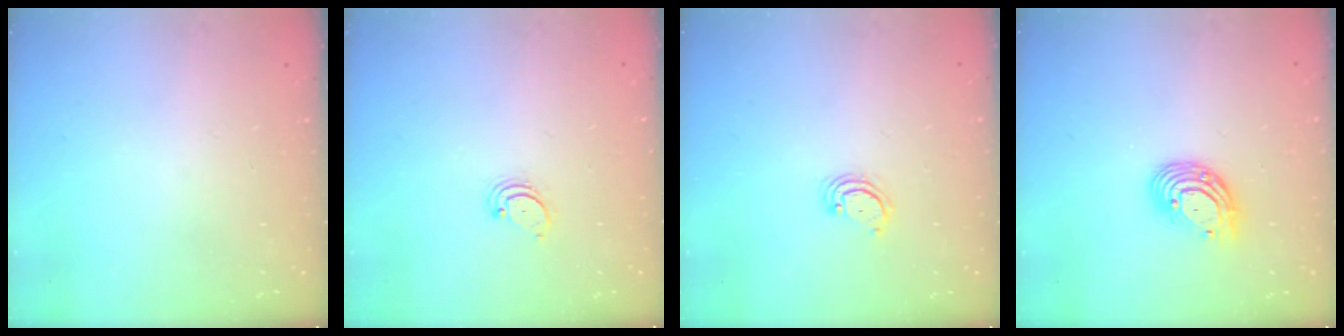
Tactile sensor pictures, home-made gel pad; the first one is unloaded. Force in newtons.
{"total": 2.6, "press": 2.5, "slide": 0.3}
{"total": 2.9, "press": 2.8, "slide": 0.4}
{"total": 10.3, "press": 10.3, "slide": 1.0}